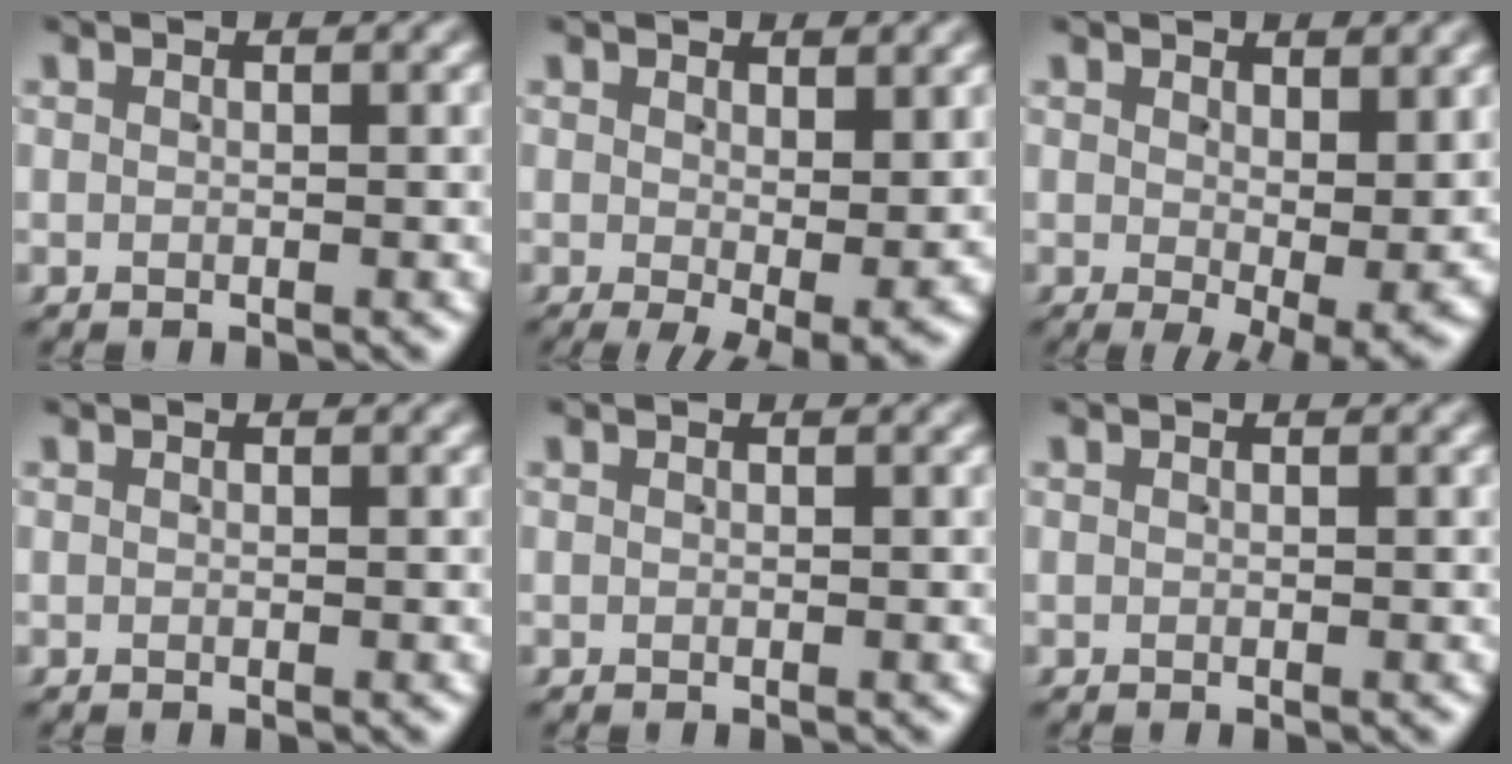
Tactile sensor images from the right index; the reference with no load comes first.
{"total": 3.7, "force": [-1.3, 1.4, 3.2], "torque": [-0.039, -0.025, -0.005]}
{"total": 3.7, "force": [-0.2, 1.4, 3.4], "torque": [-0.044, -0.026, 0.009]}
{"total": 0.0}
{"total": 0.0}
{"total": 0.0}